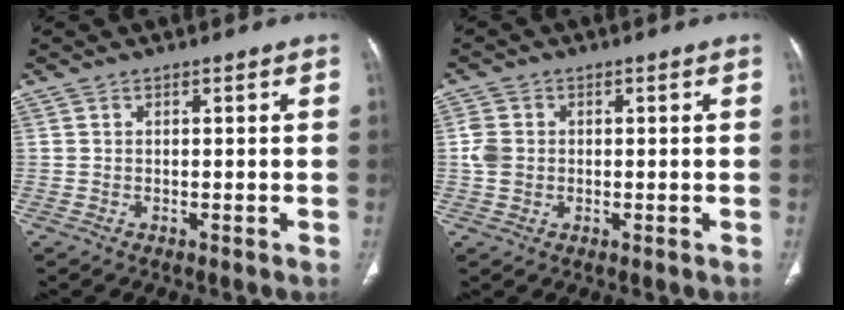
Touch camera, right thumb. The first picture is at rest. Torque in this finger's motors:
{"motor_torque": [0.26, 0.20, 0.95, 0.12, 0.02]}